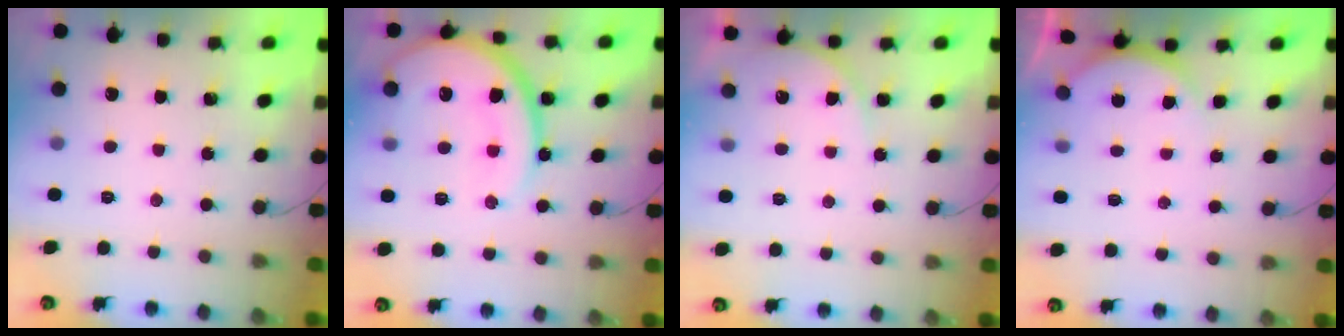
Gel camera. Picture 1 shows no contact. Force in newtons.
{"total": 18.8, "press": 18.8, "slide": 1.6}
{"total": 6.3, "press": 6.3, "slide": 0.4}
{"total": 3.6, "press": 3.2, "slide": 1.8}